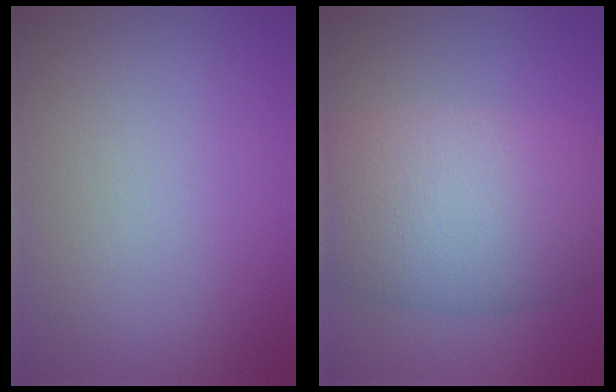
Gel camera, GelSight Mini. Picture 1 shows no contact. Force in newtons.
{"total": 11.2, "press": 11.2, "slide": 0.6}